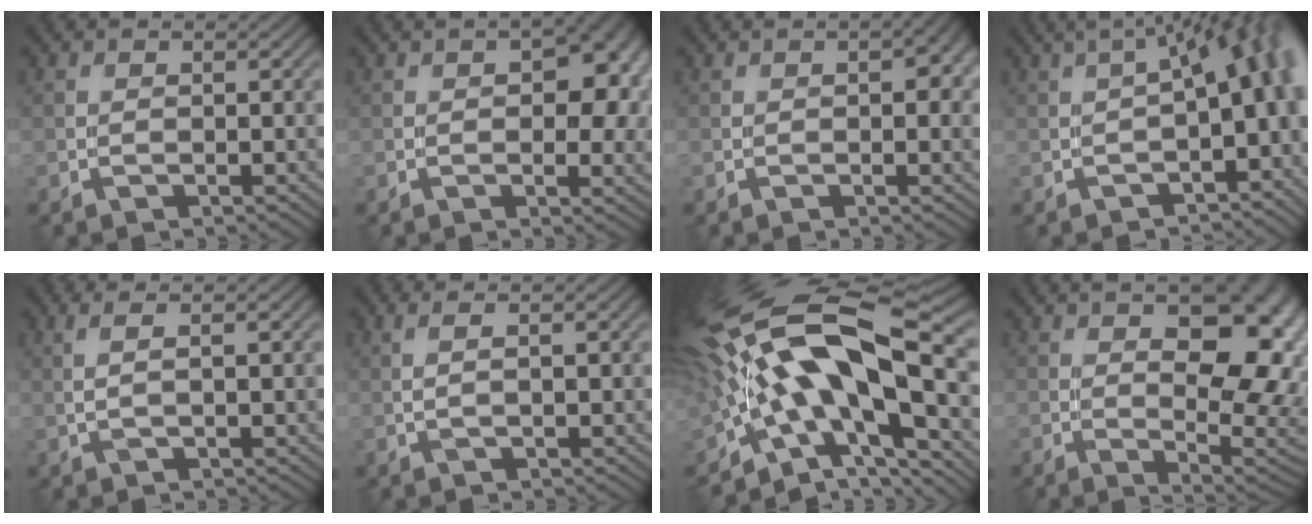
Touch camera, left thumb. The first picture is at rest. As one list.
[{"total": 7.4, "force": [0.6, 3.8, 6.3], "torque": [-0.071, 0.002, 0.018]}, {"total": 2.5, "force": [-0.1, 0.5, 2.5], "torque": [-0.038, 0.000, 0.006]}, {"total": 8.7, "force": [-0.9, 2.6, 8.3], "torque": [-0.103, 0.008, -0.003]}, {"total": 1.8, "force": [0.7, 0.4, 1.6], "torque": [-0.029, 0.002, 0.014]}, {"total": 1.5, "force": [0.5, 0.4, 1.4], "torque": [-0.023, -0.001, 0.009]}, {"total": 19.0, "force": [0.9, 8.7, 16.9], "torque": [-0.305, 0.013, 0.003]}, {"total": 14.1, "force": [2.9, 6.7, 12.1], "torque": [-0.153, 0.022, 0.054]}]